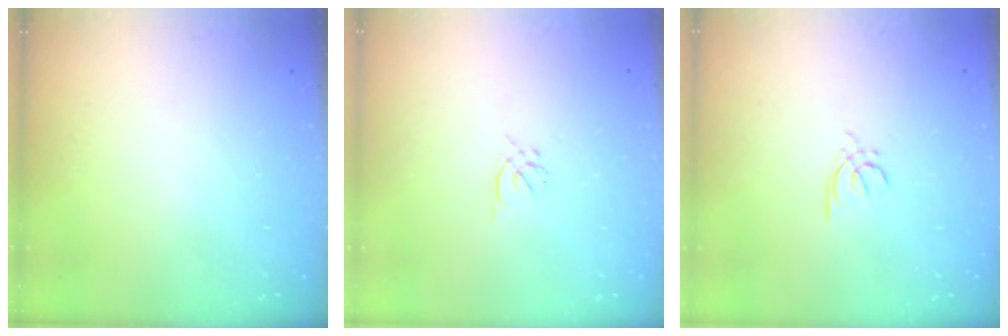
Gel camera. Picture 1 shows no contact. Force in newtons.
{"total": 1.6, "press": 1.5, "slide": 0.6}
{"total": 2.8, "press": 2.7, "slide": 0.8}